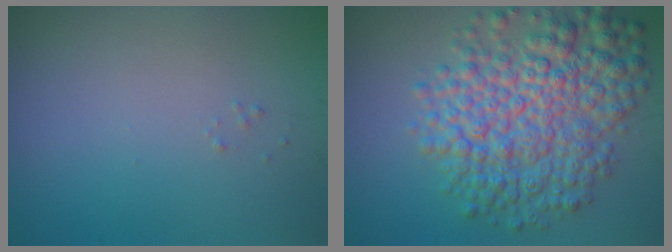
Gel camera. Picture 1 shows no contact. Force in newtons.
{"total": 8.9, "press": 8.9, "slide": 0.2}